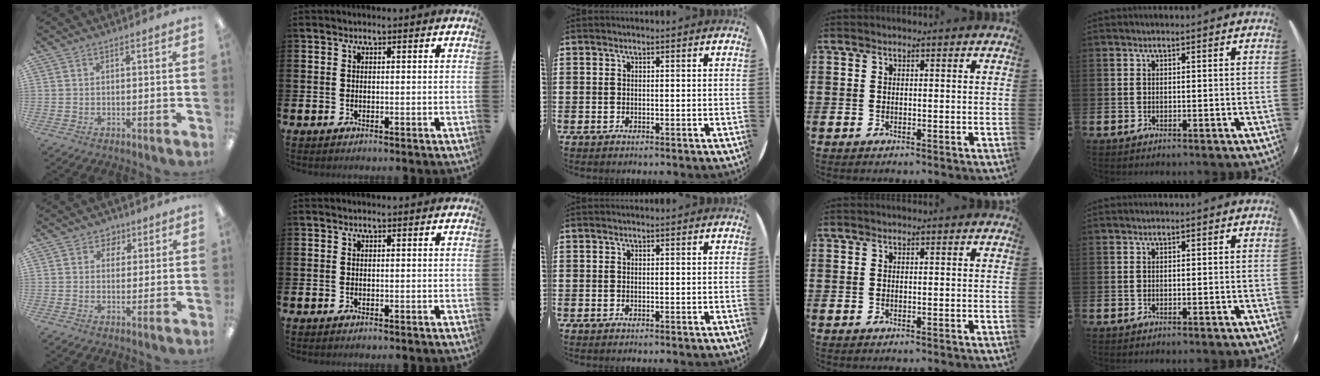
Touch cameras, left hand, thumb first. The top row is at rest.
{"thumb": {"total": 3.2, "force": [1.6, 2.7, 0.7], "torque": [-0.006, 0.000, 0.026]}}